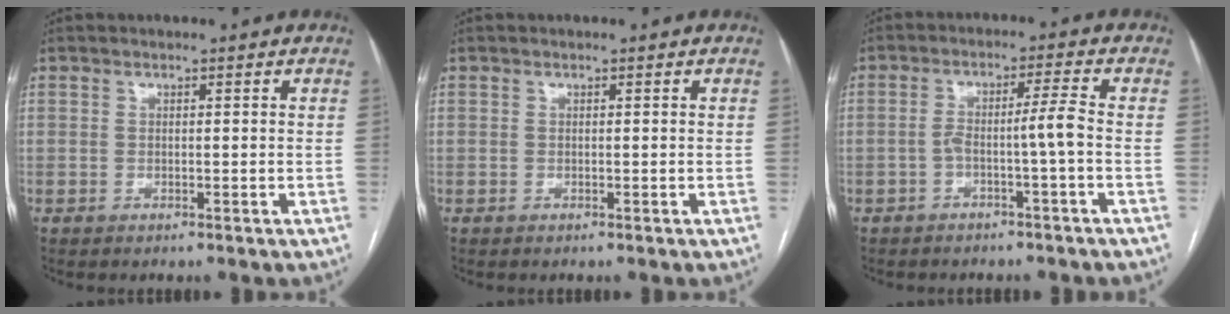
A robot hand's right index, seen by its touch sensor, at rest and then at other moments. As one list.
[{"total": 0.0}, {"total": 4.1, "force": [-1.4, -0.8, 3.7], "torque": [-0.068, 0.014, -0.021]}]